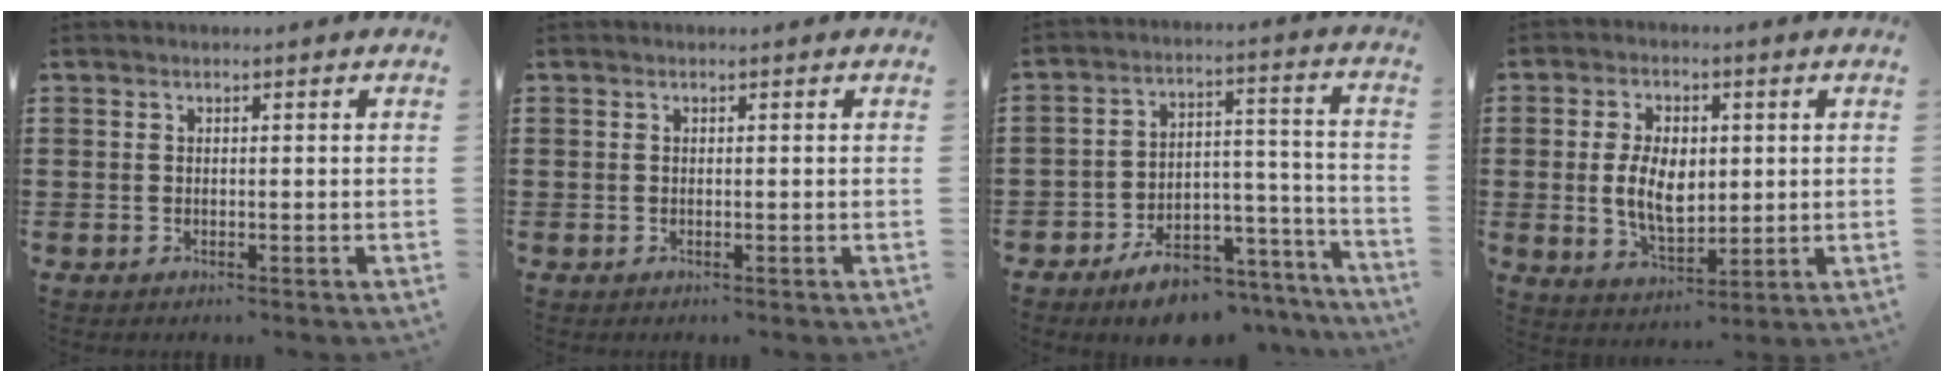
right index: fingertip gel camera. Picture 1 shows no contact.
{"total": 0.0}
{"total": 8.0, "force": [-6.3, 3.9, 3.1], "torque": [-0.043, 0.033, -0.112]}
{"total": 7.9, "force": [0.4, 4.7, 6.3], "torque": [-0.128, 0.008, 0.003]}